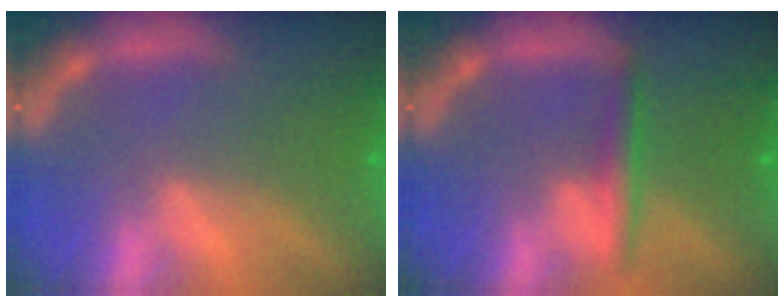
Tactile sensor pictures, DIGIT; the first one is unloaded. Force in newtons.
{"total": 2.4}